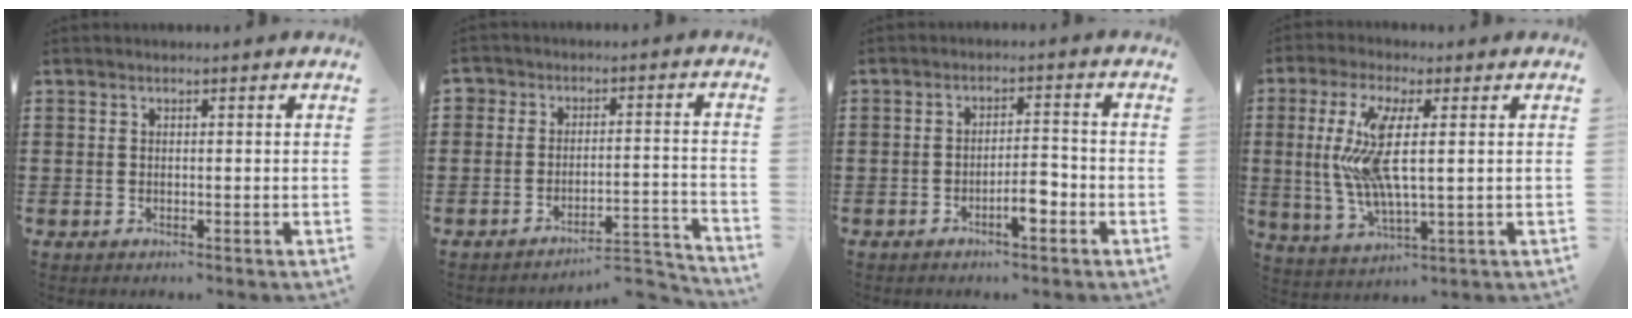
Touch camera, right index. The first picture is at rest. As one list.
[{"total": 5.3, "force": [-5.1, 1.1, 0.6], "torque": [-0.009, 0.010, -0.104]}, {"total": 5.0, "force": [-2.9, 1.4, 3.8], "torque": [-0.069, 0.008, -0.054]}, {"total": 10.2, "force": [1.2, 2.9, 9.7], "torque": [-0.217, -0.014, 0.014]}]